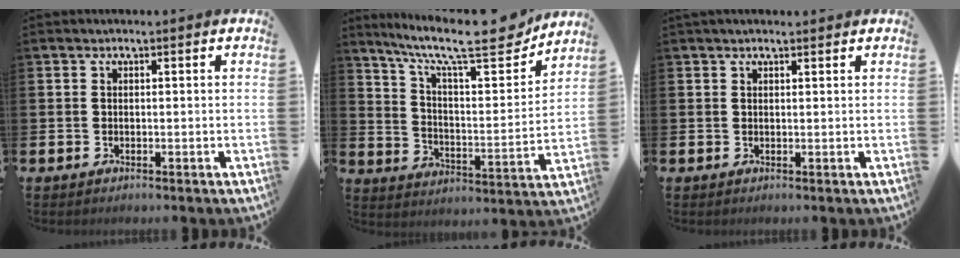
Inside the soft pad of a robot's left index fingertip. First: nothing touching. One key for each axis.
{"total": 13.2, "fx": 10.7, "fy": 2.6, "fz": 7.2, "tx": -0.150, "ty": -0.069, "tz": 0.174}
{"total": 1.1, "fx": 1.0, "fy": 0.2, "fz": 0.4, "tx": 0.001, "ty": -0.002, "tz": 0.016}